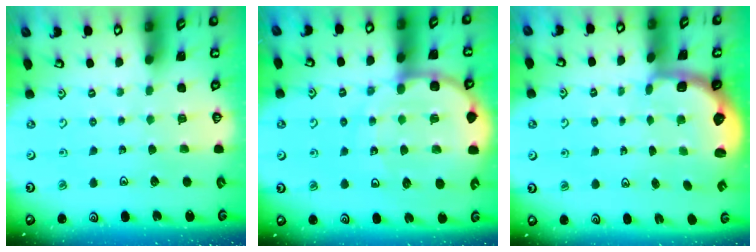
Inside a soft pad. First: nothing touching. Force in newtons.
{"total": 13.7, "press": 13.4, "slide": 3.0}
{"total": 2.6, "press": 2.1, "slide": 1.7}